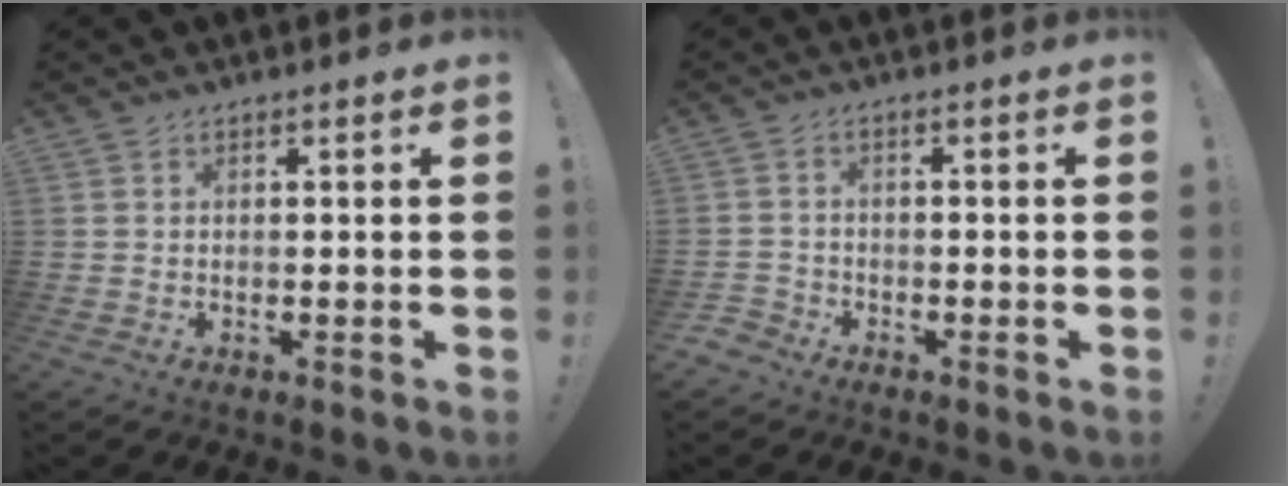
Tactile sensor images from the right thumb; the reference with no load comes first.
{"total": 2.5, "force": [-1.8, 1.6, 0.5], "torque": [-0.011, 0.004, -0.036]}